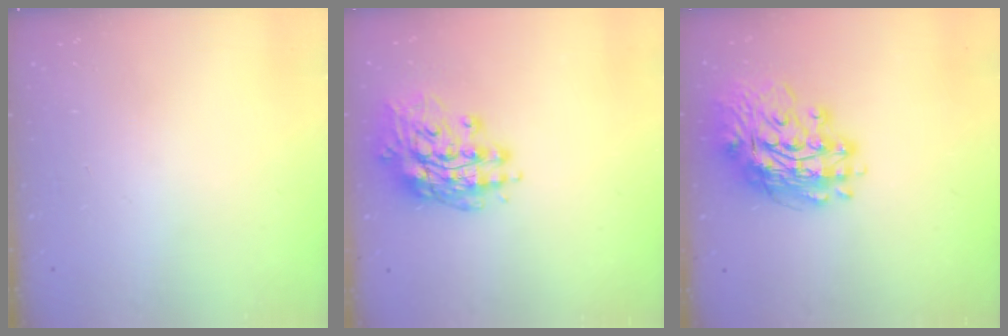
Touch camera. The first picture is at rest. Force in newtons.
{"total": 15.6, "press": 15.3, "slide": 3.5}
{"total": 17.0, "press": 16.8, "slide": 2.5}